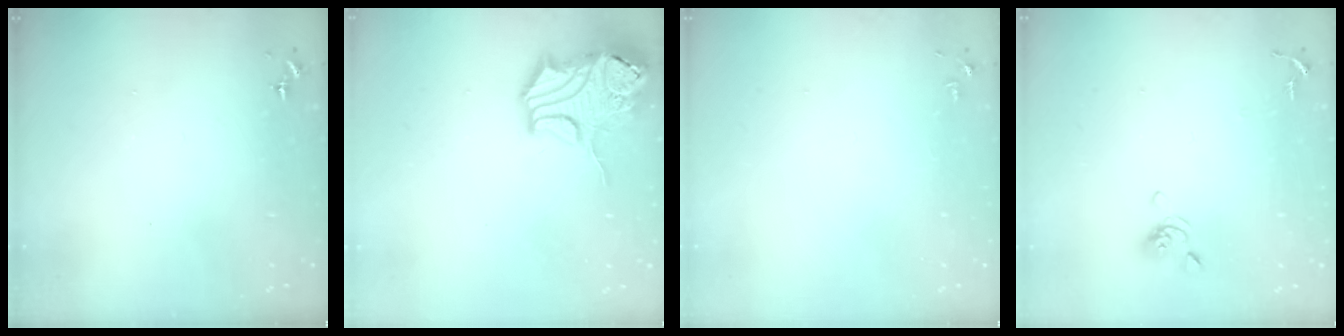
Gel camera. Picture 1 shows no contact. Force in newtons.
{"total": 15.2, "press": 15.0, "slide": 2.4}
{"total": 2.8, "press": 2.8, "slide": 0.4}
{"total": 6.9, "press": 6.7, "slide": 1.6}